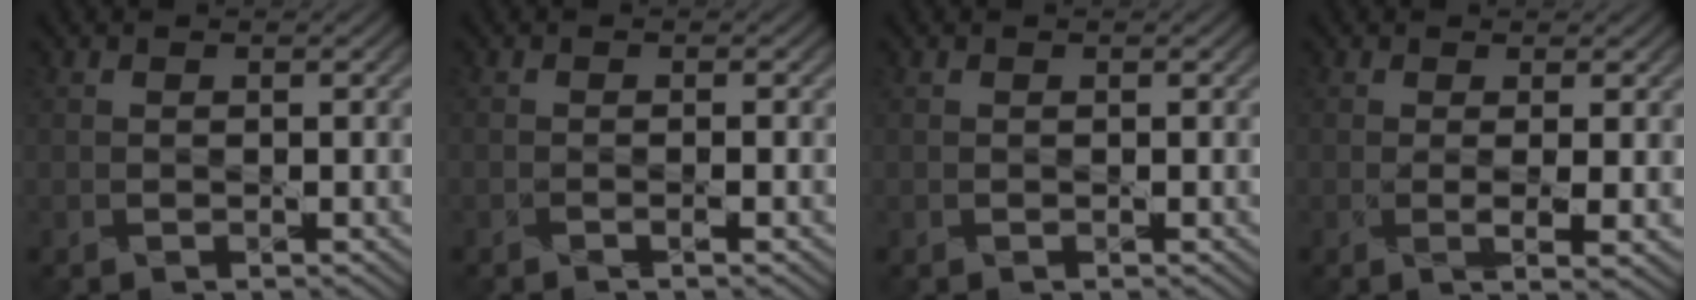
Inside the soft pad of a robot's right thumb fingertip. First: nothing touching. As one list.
[{"total": 1.0, "force": [-0.5, 0.0, 0.8], "torque": [-0.015, 0.001, -0.011]}, {"total": 0.0}, {"total": 2.9, "force": [0.0, 0.4, 2.8], "torque": [-0.058, -0.003, 0.000]}]